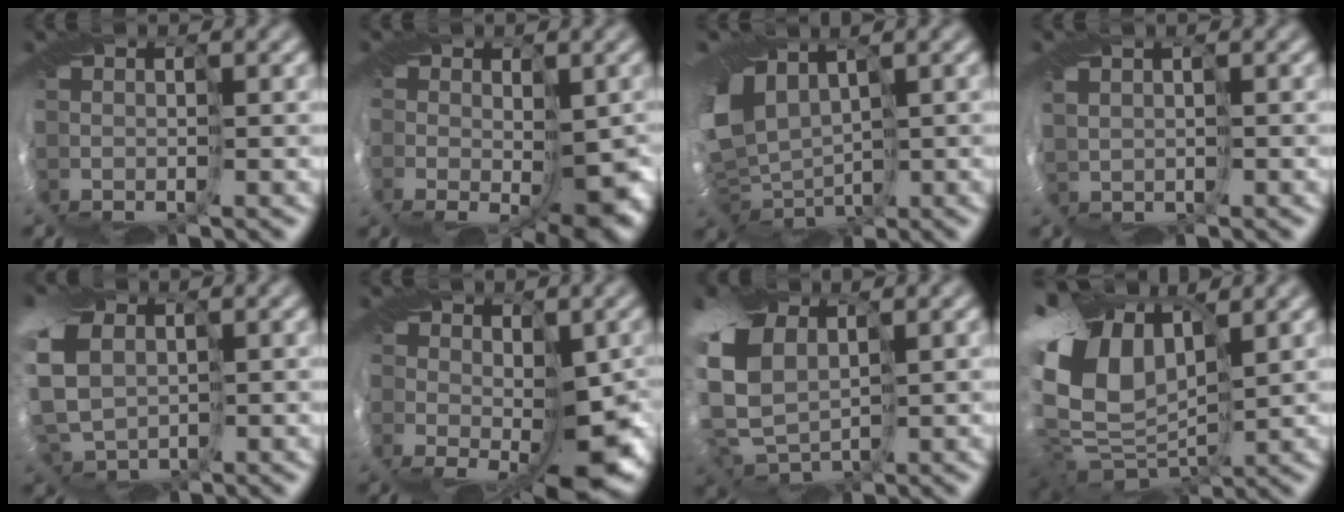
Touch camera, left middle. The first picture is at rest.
{"total": 8.5, "force": [-1.4, 4.6, 7.0], "torque": [-0.118, -0.025, -0.010]}
{"total": 7.8, "force": [2.0, 5.3, 5.3], "torque": [-0.123, -0.011, 0.051]}
{"total": 1.1, "force": [1.0, 0.4, 0.3], "torque": [-0.010, 0.003, 0.020]}
{"total": 10.5, "force": [1.9, 8.1, 6.5], "torque": [-0.170, 0.008, 0.021]}
{"total": 8.2, "force": [-1.6, 4.2, 6.9], "torque": [-0.115, -0.026, -0.019]}
{"total": 10.8, "force": [3.0, 7.4, 7.3], "torque": [-0.170, -0.003, 0.066]}
{"total": 11.9, "force": [3.6, 7.7, 8.4], "torque": [-0.203, 0.020, 0.057]}